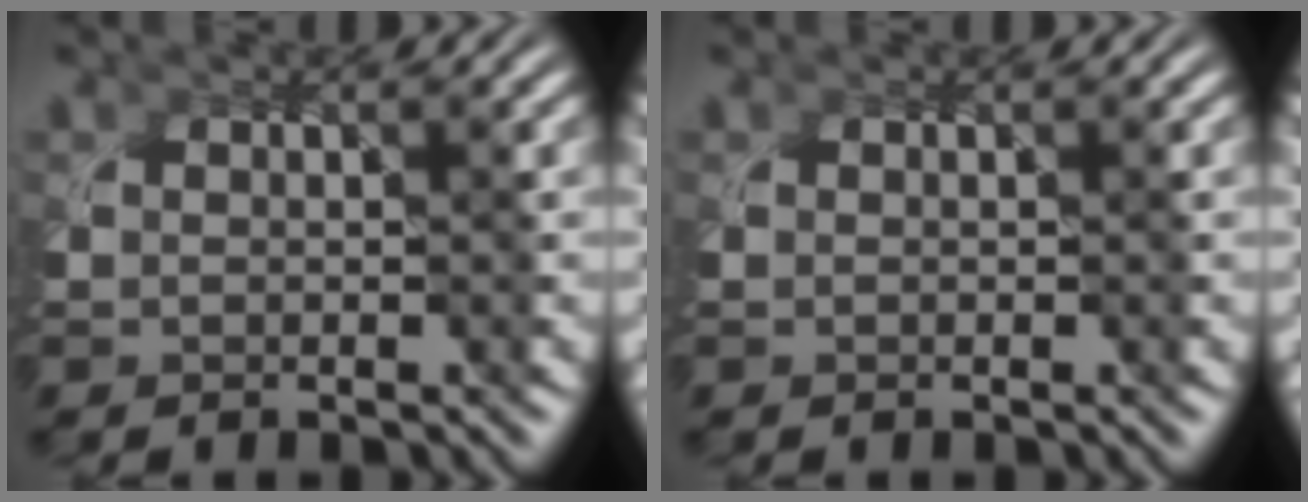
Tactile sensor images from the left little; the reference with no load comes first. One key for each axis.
{"total": 0.0}